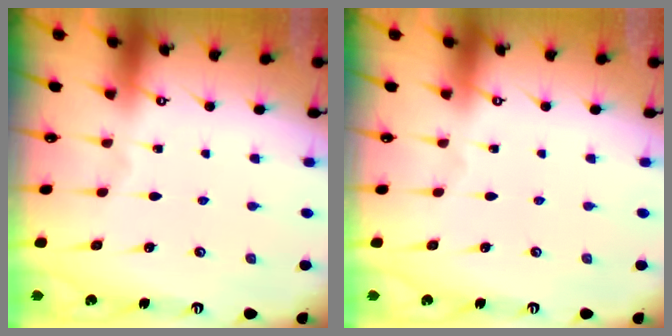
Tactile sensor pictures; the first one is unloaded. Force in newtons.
{"total": 0.0}